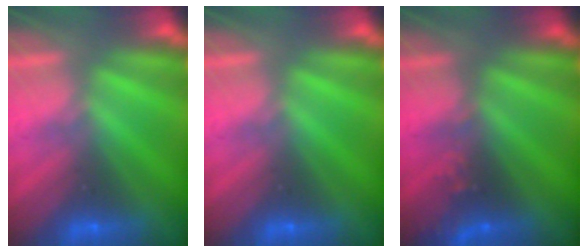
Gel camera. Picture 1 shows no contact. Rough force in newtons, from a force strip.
{"total": 0.0}
{"total": 2.4}